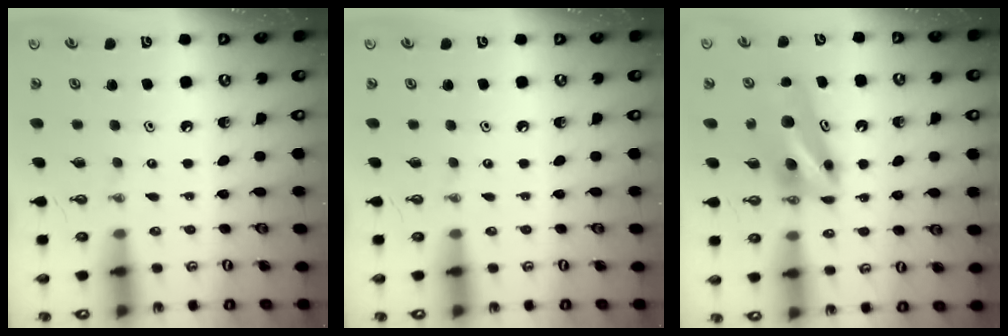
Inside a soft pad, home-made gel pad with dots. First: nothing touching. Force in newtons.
{"total": 0.0}
{"total": 8.7, "press": 7.8, "slide": 3.8}